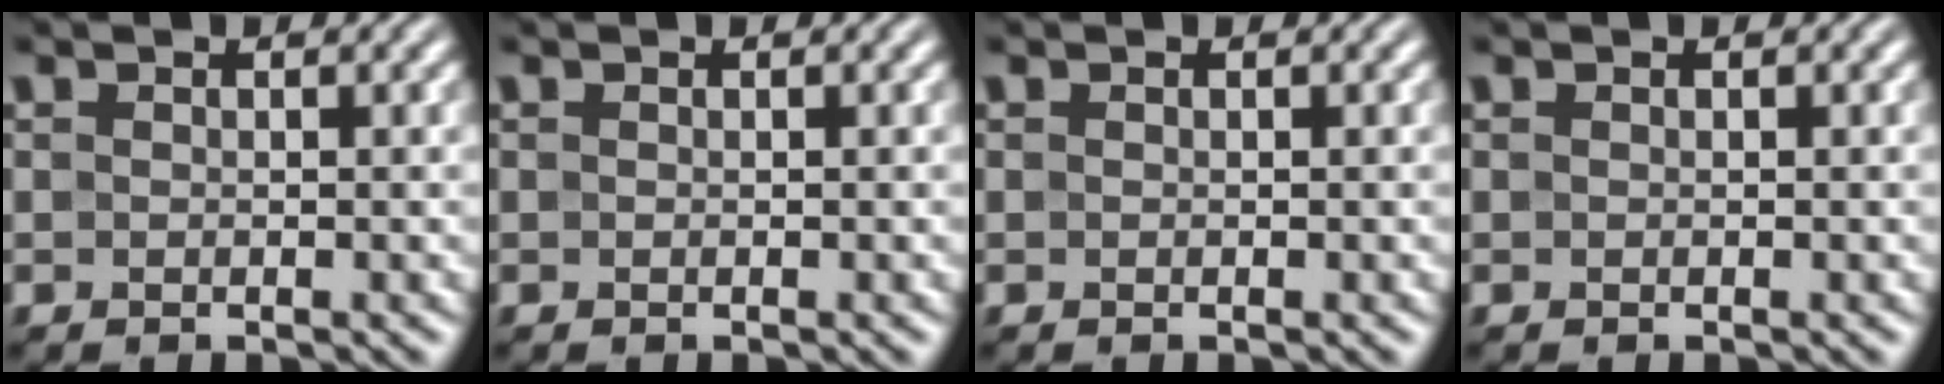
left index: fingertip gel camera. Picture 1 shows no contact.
{"total": 0.0}
{"total": 0.0}
{"total": 0.0}